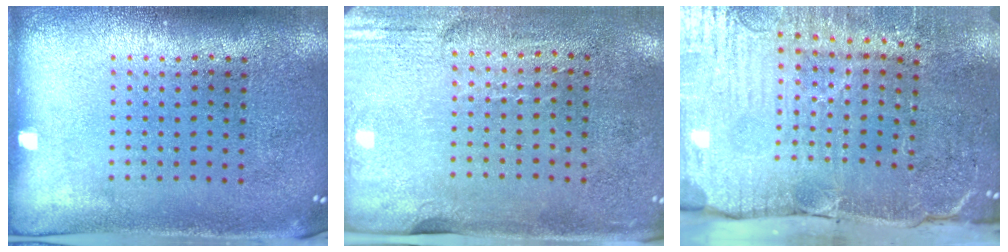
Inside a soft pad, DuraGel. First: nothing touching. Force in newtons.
{"total": 2.9, "press": 2.4, "slide": 1.6}
{"total": 5.2, "press": 4.4, "slide": 2.7}